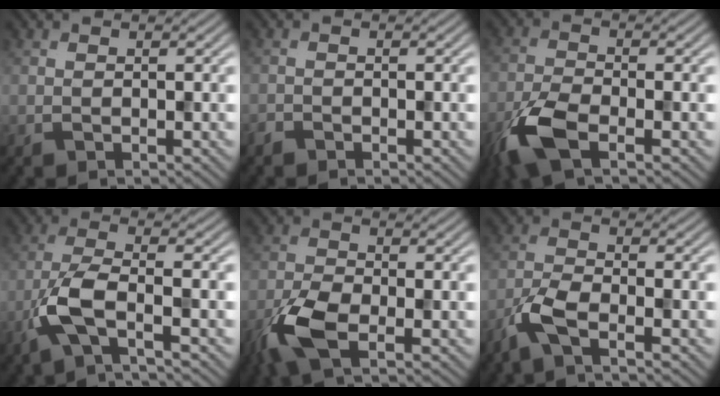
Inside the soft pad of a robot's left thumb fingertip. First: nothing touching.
{"total": 0.9, "force": [-0.8, 0.3, 0.1], "torque": [-0.003, -0.002, -0.019]}
{"total": 7.0, "force": [-3.9, 2.5, 5.3], "torque": [-0.123, -0.010, -0.091]}
{"total": 6.2, "force": [-2.8, 1.6, 5.3], "torque": [-0.116, 0.002, -0.073]}
{"total": 7.4, "force": [-3.7, 3.2, 5.6], "torque": [-0.125, -0.008, -0.085]}
{"total": 4.8, "force": [-2.9, 1.2, 3.7], "torque": [-0.086, -0.005, -0.072]}